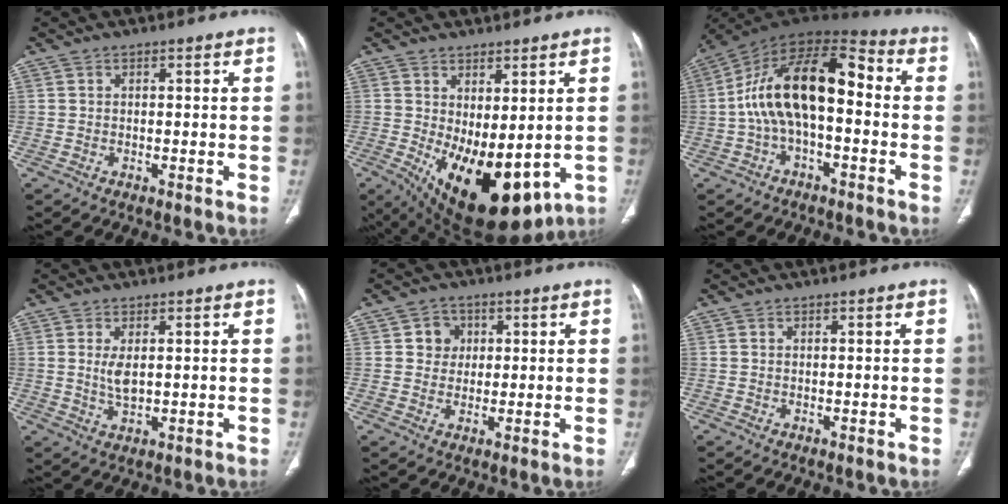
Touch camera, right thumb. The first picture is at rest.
{"total": 17.3, "force": [-3.4, 8.3, 14.8], "torque": [-0.220, -0.021, -0.018]}
{"total": 17.3, "force": [-0.6, 8.6, 15.0], "torque": [-0.253, 0.055, -0.021]}
{"total": 3.5, "force": [0.6, 1.5, 3.1], "torque": [-0.059, -0.011, 0.020]}
{"total": 4.3, "force": [1.1, 3.9, 1.3], "torque": [0.005, 0.002, 0.013]}
{"total": 0.0}